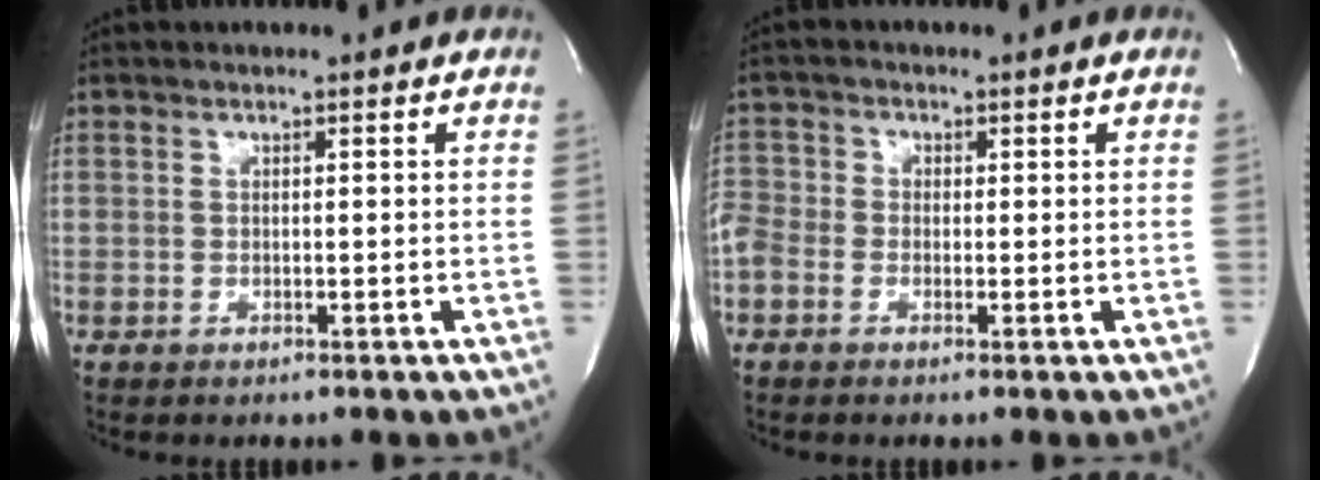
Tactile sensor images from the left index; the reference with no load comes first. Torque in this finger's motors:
{"motor_torque": [0.16, 0.04, -0.02, 0.02]}